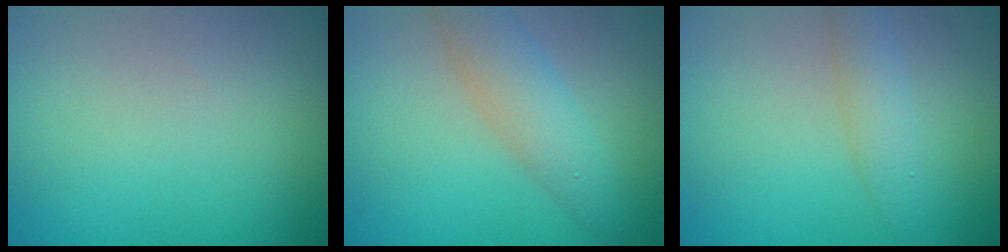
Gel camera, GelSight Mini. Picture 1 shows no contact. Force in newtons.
{"total": 3.7, "press": 3.7, "slide": 0.2}
{"total": 2.2, "press": 2.2, "slide": 0.0}